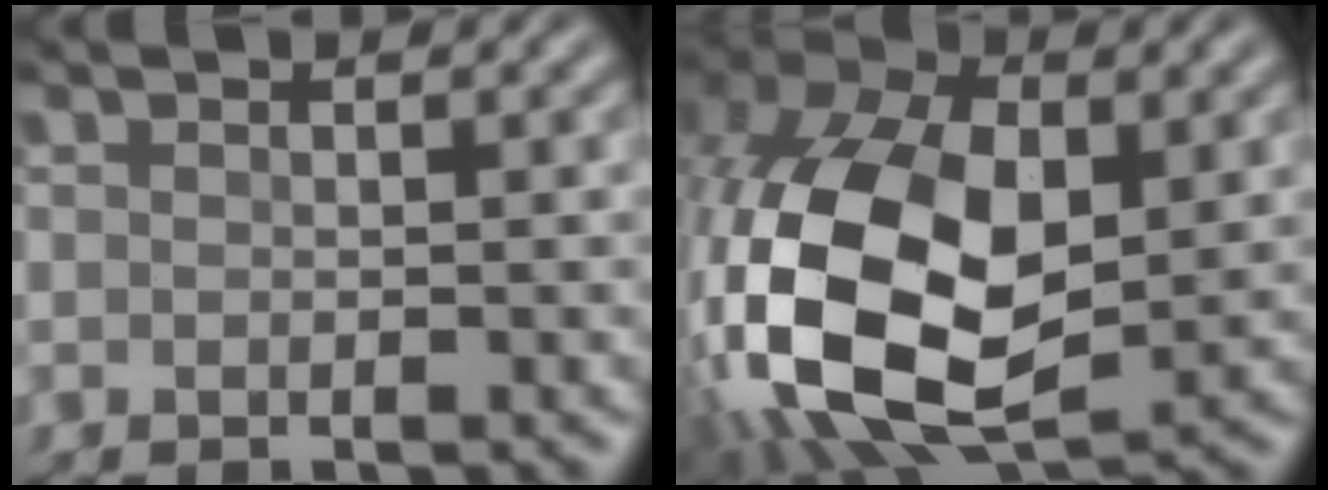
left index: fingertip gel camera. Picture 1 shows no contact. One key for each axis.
{"total": 15.1, "fx": -1.0, "fy": 9.2, "fz": 11.9, "tx": -0.275, "ty": -0.007, "tz": -0.019}